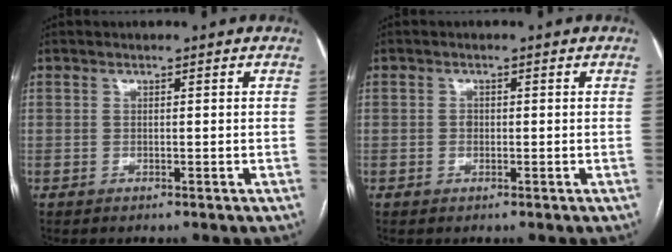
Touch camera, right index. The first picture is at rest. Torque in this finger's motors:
{"motor_torque": [0.39, 0.09, 0.10, 0.03]}